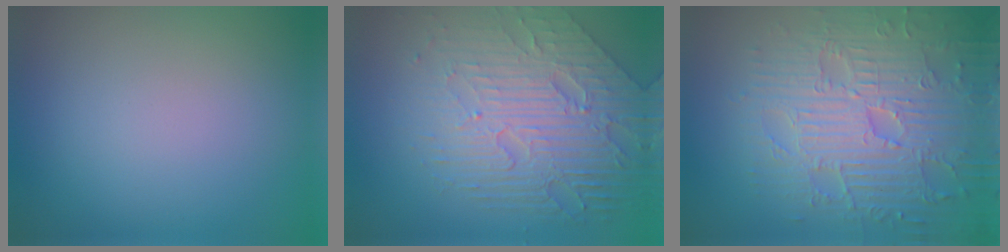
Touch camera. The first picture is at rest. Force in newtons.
{"total": 8.1, "press": 5.6, "slide": 5.9}
{"total": 8.2, "press": 6.2, "slide": 5.4}